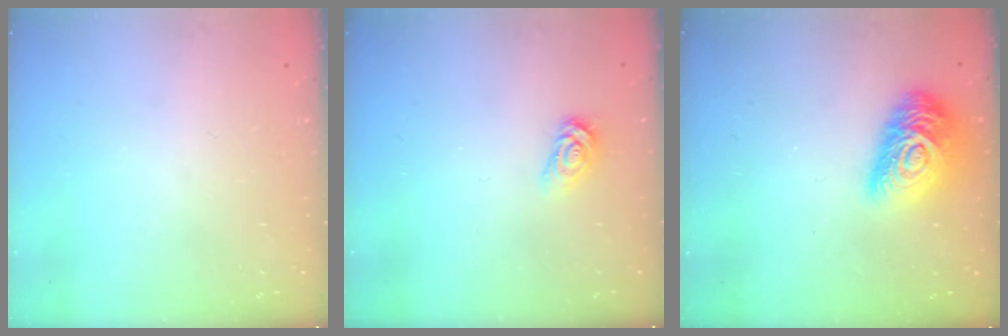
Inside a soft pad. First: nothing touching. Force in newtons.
{"total": 3.2, "press": 3.2, "slide": 0.3}
{"total": 15.9, "press": 15.8, "slide": 0.8}